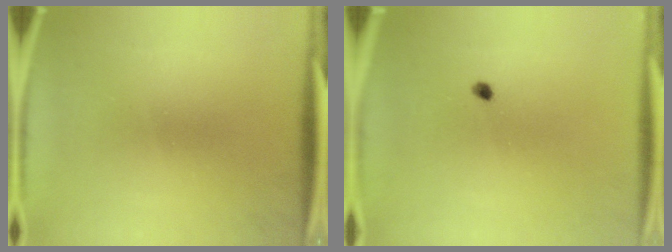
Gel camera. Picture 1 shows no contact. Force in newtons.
{"total": 0.9}